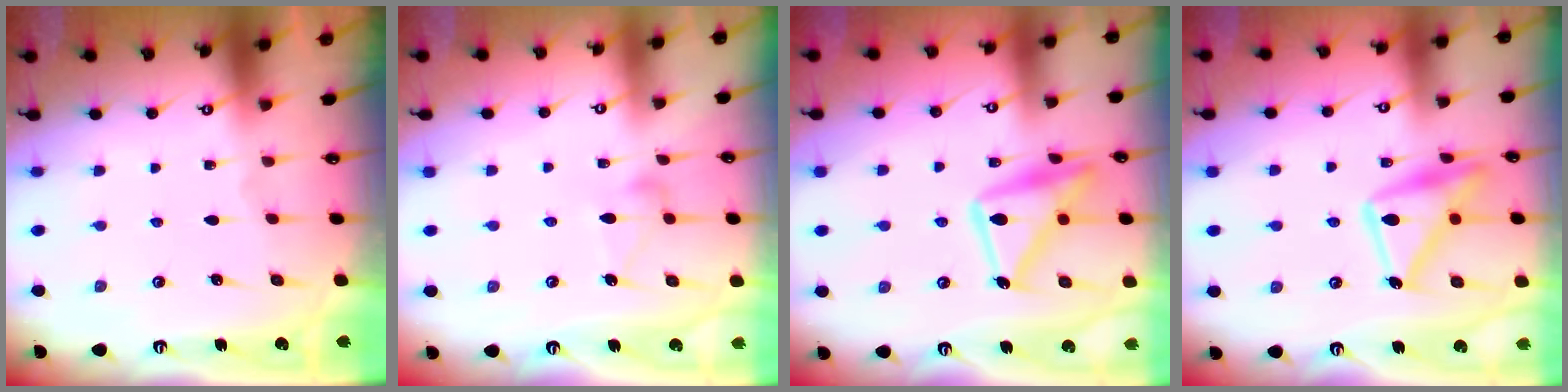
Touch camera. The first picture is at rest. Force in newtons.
{"total": 7.9, "press": 7.9, "slide": 0.2}
{"total": 16.8, "press": 16.7, "slide": 1.1}
{"total": 16.6, "press": 16.6, "slide": 0.9}